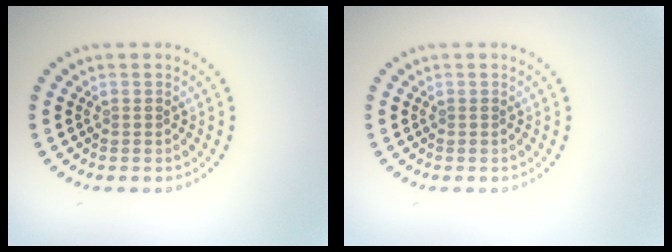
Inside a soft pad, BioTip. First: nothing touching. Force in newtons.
{"total": 0.0}